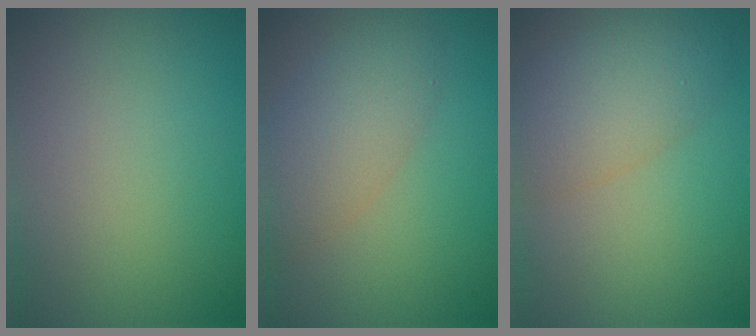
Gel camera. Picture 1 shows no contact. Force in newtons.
{"total": 4.5, "press": 4.5, "slide": 0.3}
{"total": 5.1, "press": 5.1, "slide": 0.2}